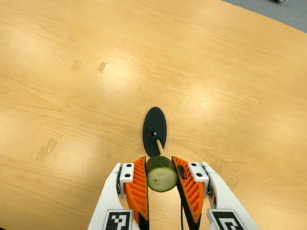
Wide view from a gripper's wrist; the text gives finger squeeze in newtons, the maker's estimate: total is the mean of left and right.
{"total": 10.9, "left": 10.4, "right": 11.5}